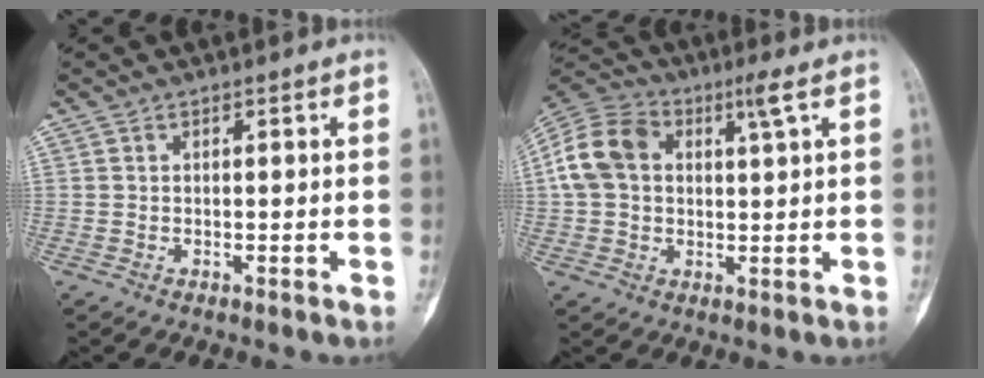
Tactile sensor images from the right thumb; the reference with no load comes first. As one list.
[{"total": 11.7, "force": [3.4, 6.3, 9.3], "torque": [-0.174, 0.034, 0.057]}]